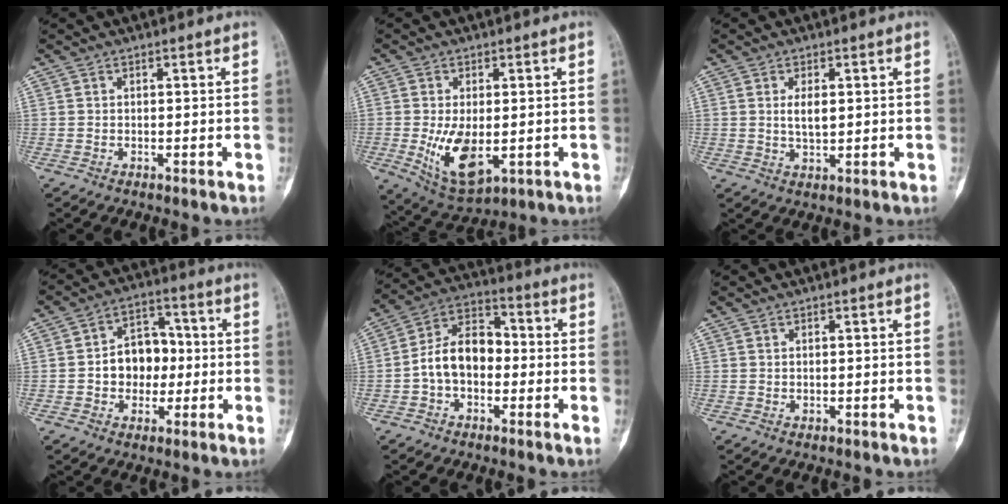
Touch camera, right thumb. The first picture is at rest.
{"total": 10.3, "force": [-1.7, 5.4, 8.6], "torque": [-0.147, -0.017, -0.012]}
{"total": 3.5, "force": [0.7, 1.6, 3.0], "torque": [-0.050, -0.008, 0.015]}
{"total": 10.0, "force": [-0.5, 7.7, 6.3], "torque": [-0.053, 0.028, -0.013]}
{"total": 10.6, "force": [-1.4, 7.1, 7.8], "torque": [-0.123, 0.039, -0.040]}
{"total": 0.0}